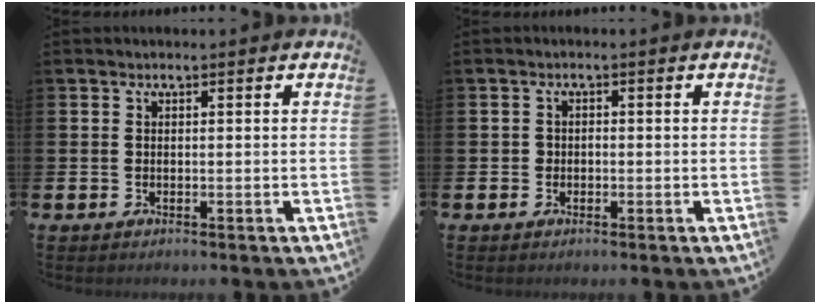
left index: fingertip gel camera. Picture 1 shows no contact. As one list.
[{"total": 1.1, "force": [-0.4, 1.0, 0.3], "torque": [-0.001, 0.003, -0.011]}]